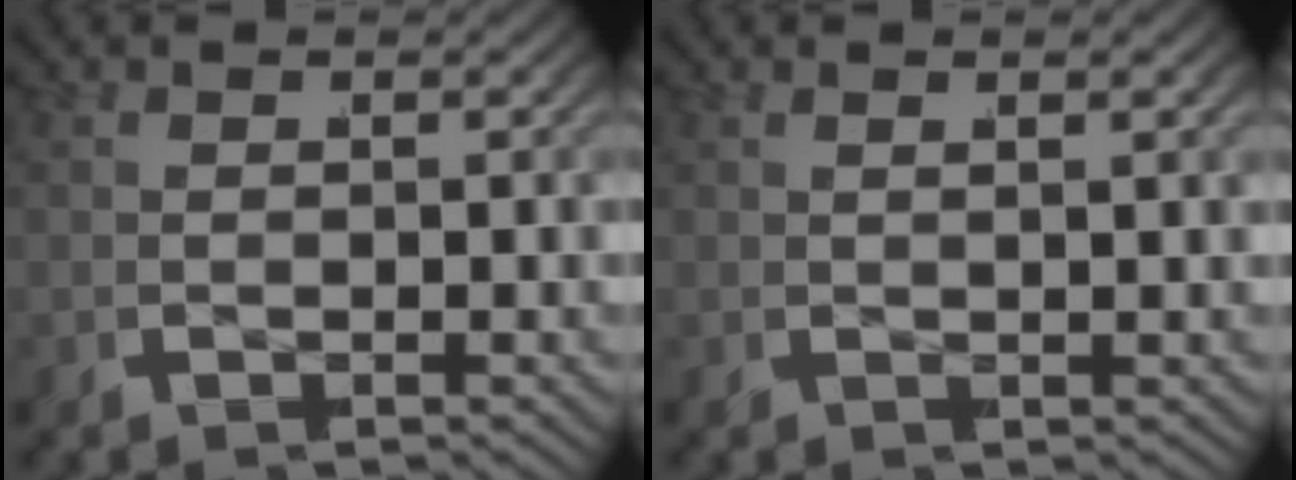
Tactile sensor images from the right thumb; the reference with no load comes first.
{"total": 1.0, "force": [0.5, -0.9, 0.0], "torque": [0.000, 0.010, 0.008]}